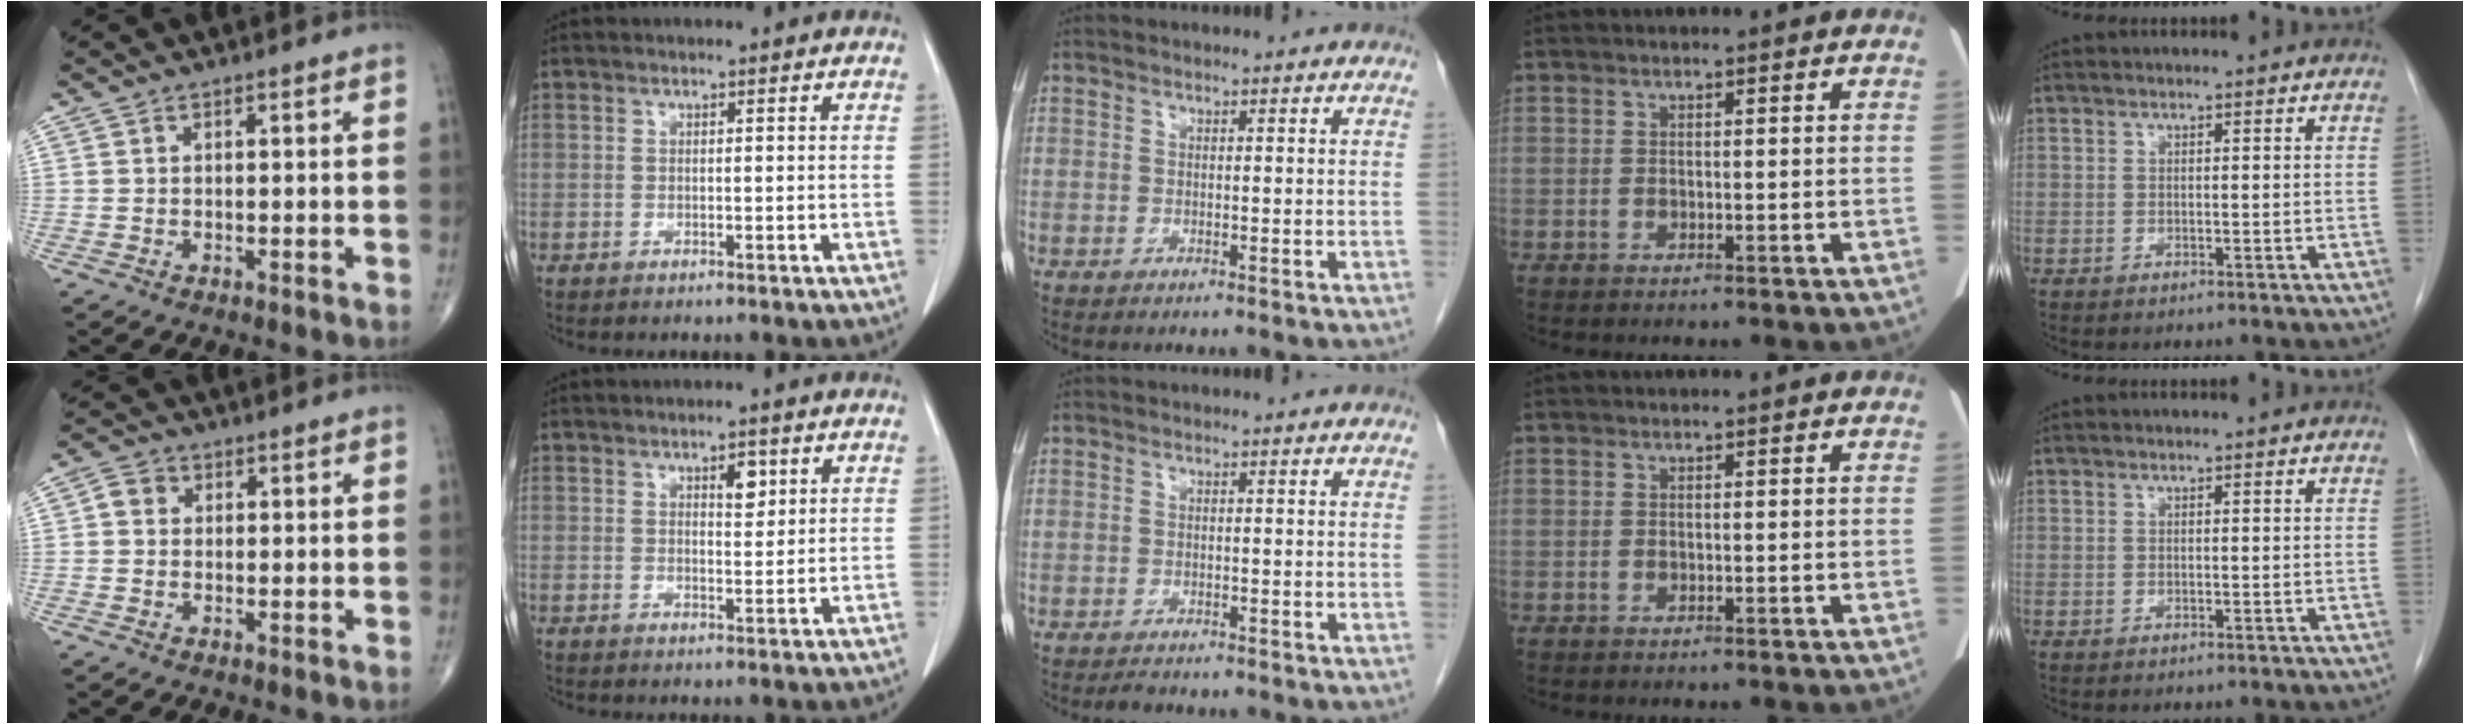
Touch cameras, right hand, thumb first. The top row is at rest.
{"thumb": {"total": 2.8, "force": [0.3, 2.4, 1.3], "torque": [-0.013, 0.007, 0.001]}, "index": {"total": 2.8, "force": [1.4, 1.2, 2.2], "torque": [-0.032, -0.003, 0.023]}, "middle": {"total": 1.4, "force": [-1.2, 0.4, 0.4], "torque": [-0.014, -0.003, -0.016]}}